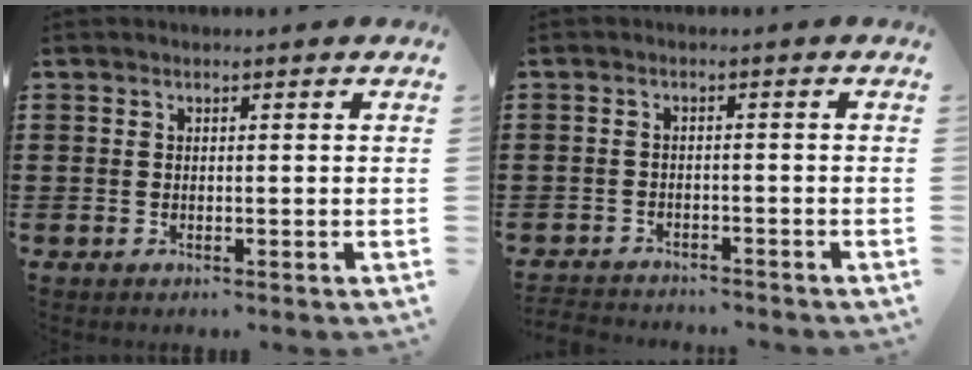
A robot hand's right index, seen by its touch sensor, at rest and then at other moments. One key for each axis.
{"total": 2.0, "fx": -2.0, "fy": 0.2, "fz": -0.3, "tx": -0.002, "ty": 0.000, "tz": -0.045}